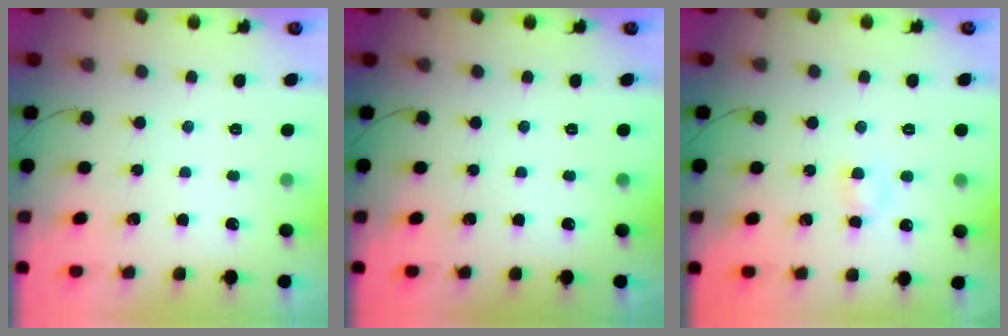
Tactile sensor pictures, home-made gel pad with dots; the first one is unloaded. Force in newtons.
{"total": 0.0}
{"total": 3.2, "press": 3.0, "slide": 1.1}